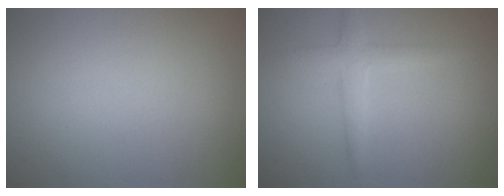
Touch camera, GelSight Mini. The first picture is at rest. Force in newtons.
{"total": 2.3, "press": 2.3, "slide": 0.0}